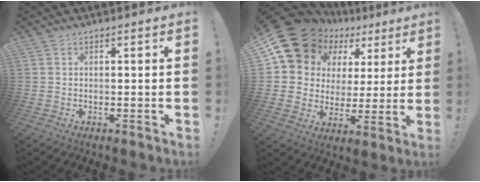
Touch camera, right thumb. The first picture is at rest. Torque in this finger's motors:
{"motor_torque": [2.31, 2.71, 0.47, 0.24, 0.08]}